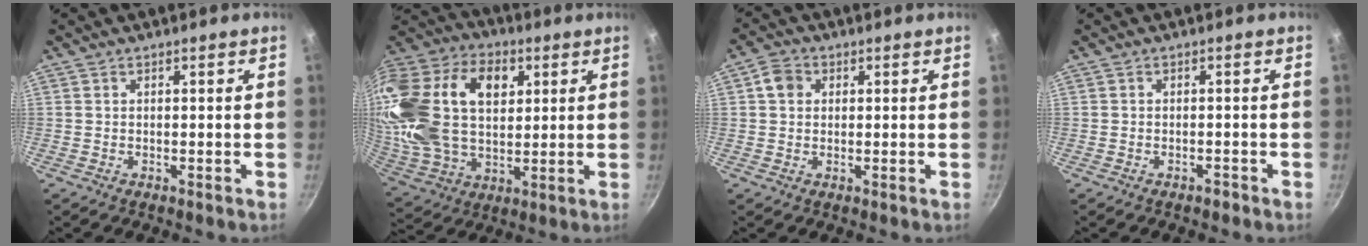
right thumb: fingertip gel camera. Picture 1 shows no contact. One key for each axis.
{"total": 30.0, "fx": 7.7, "fy": 19.6, "fz": 21.4, "tx": -0.433, "ty": 0.013, "tz": 0.132}
{"total": 3.8, "fx": 0.9, "fy": 3.2, "fz": 1.9, "tx": -0.025, "ty": 0.004, "tz": 0.007}
{"total": 1.1, "fx": -0.9, "fy": 0.4, "fz": 0.5, "tx": -0.007, "ty": 0.011, "tz": -0.009}